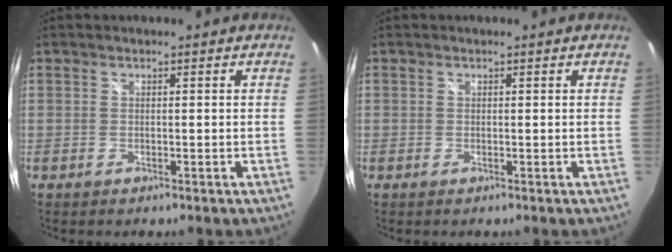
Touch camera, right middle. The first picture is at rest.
{"total": 0.0}